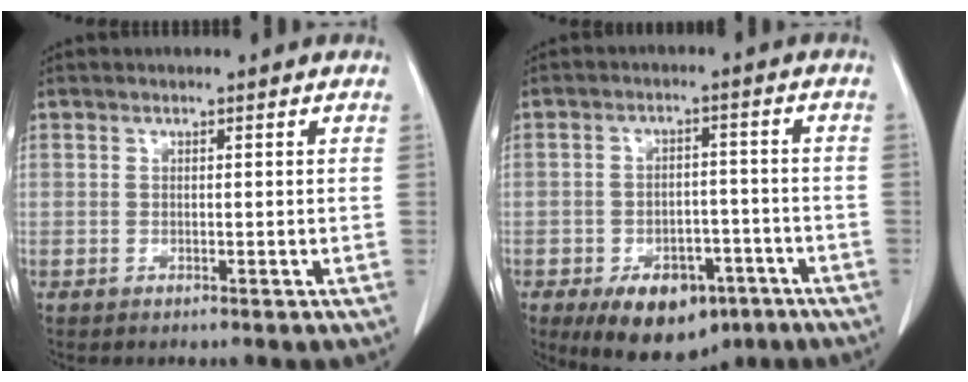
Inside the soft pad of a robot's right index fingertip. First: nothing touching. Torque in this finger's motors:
{"motor_torque": [0.67, -0.61, 0.26, 0.03]}